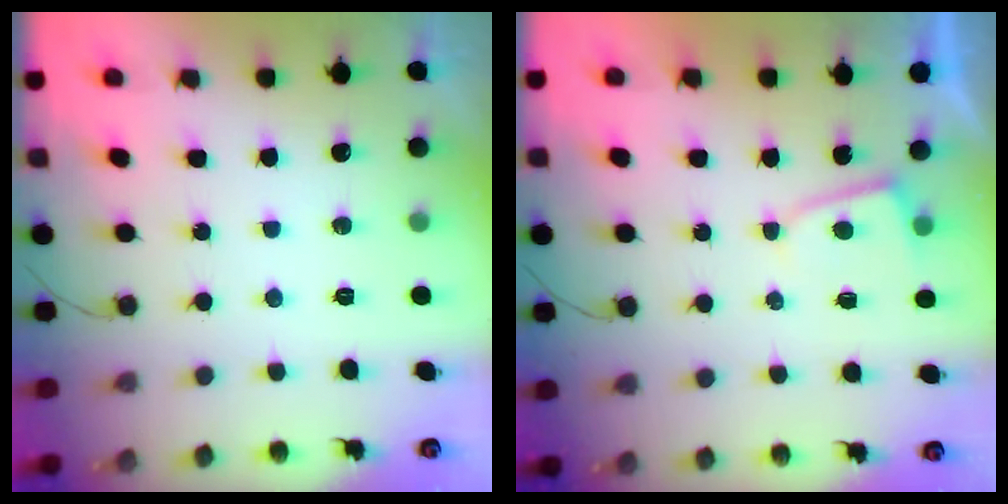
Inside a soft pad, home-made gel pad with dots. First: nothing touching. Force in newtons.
{"total": 2.2, "press": 2.2, "slide": 0.3}